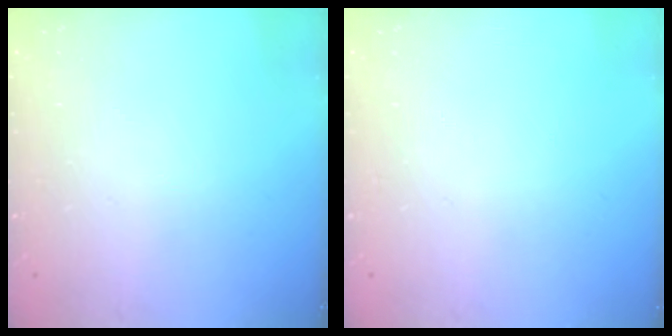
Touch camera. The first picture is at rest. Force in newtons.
{"total": 0.0}